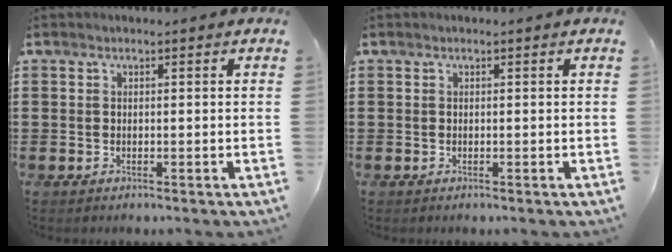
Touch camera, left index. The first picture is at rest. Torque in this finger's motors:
{"motor_torque": [0.00, 0.00, 0.00, 0.00]}